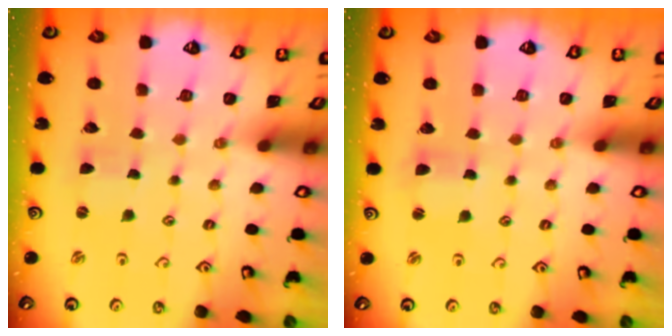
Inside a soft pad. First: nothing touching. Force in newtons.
{"total": 2.1, "press": 2.1, "slide": 0.4}